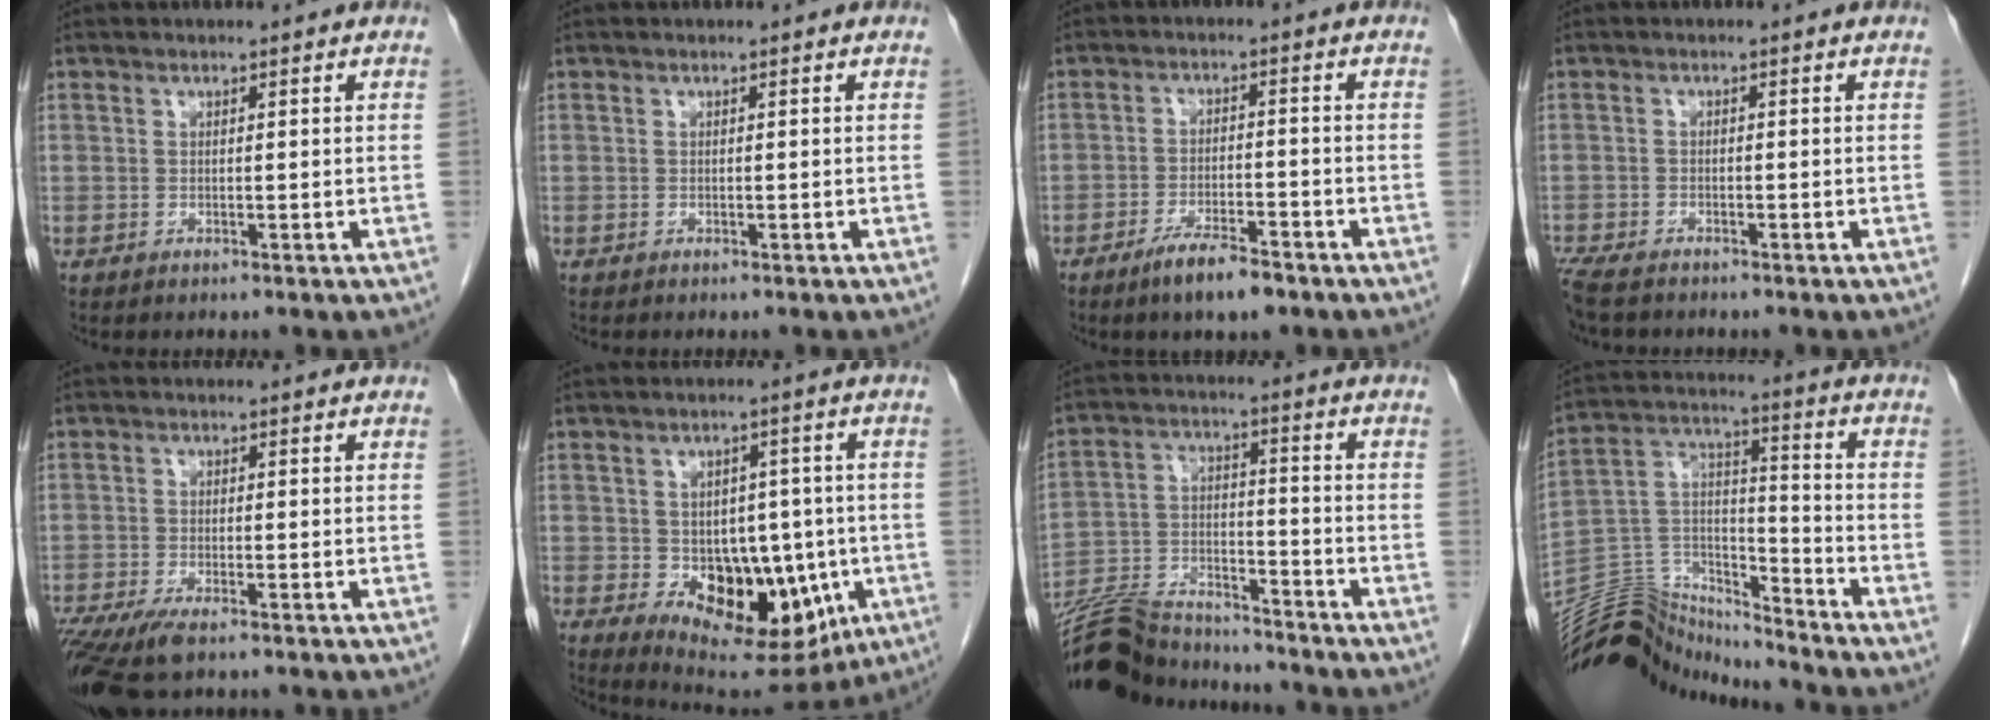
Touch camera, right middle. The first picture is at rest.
{"total": 0.0}
{"total": 6.1, "force": [-4.4, 1.2, 4.0], "torque": [-0.076, -0.006, -0.073]}
{"total": 5.4, "force": [-4.6, 1.6, 2.4], "torque": [-0.046, -0.012, -0.083]}
{"total": 8.3, "force": [-6.0, 1.9, 5.4], "torque": [-0.093, -0.019, -0.100]}
{"total": 15.3, "force": [-3.6, 9.2, 11.7], "torque": [-0.166, 0.005, -0.029]}
{"total": 16.1, "force": [-15.3, 2.6, 4.4], "torque": [-0.087, 0.009, -0.259]}
{"total": 13.7, "force": [-13.6, 2.0, 0.1], "torque": [-0.005, 0.068, -0.249]}